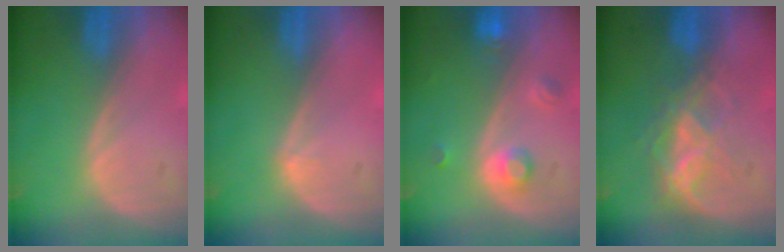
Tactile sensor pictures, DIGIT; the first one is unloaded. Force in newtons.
{"total": 0.6, "press": 0.4, "slide": 0.5}
{"total": 3.5, "press": 3.2, "slide": 1.4}
{"total": 6.8, "press": 5.9, "slide": 3.4}